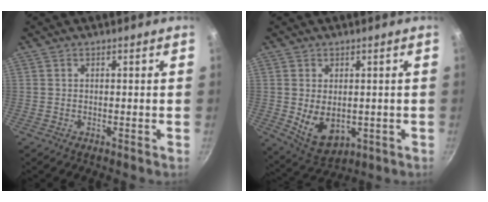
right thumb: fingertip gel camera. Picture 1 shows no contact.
{"total": 8.4, "force": [-0.3, 5.7, 6.2], "torque": [-0.092, -0.018, 0.018]}